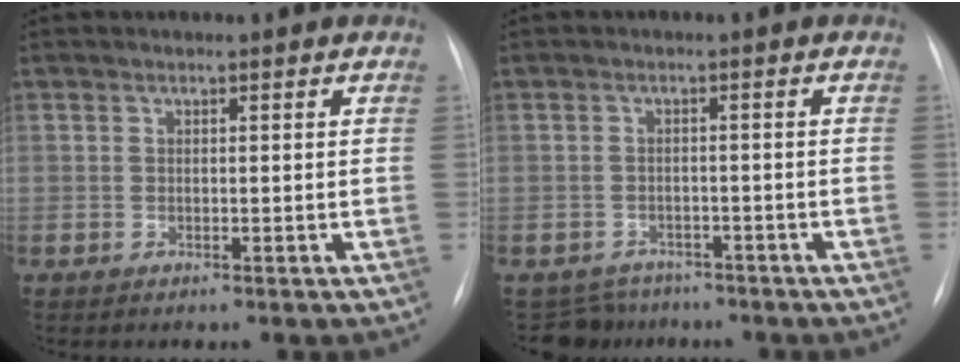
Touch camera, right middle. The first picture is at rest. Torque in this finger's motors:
{"motor_torque": [0.20, -0.21, -0.02, -0.02]}